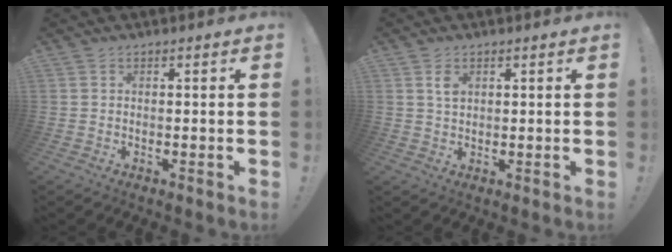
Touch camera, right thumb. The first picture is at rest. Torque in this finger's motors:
{"motor_torque": [1.19, 0.96, -0.16, -0.77, 0.00]}